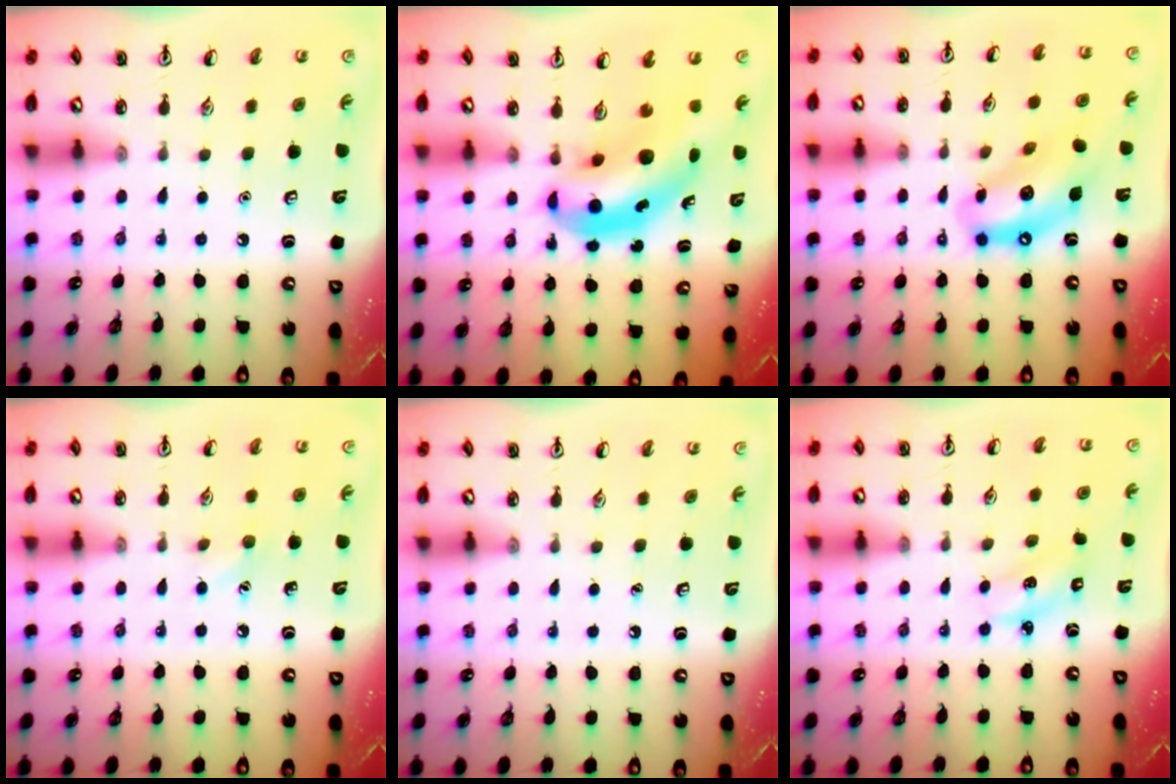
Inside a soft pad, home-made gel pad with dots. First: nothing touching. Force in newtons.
{"total": 7.9, "press": 7.5, "slide": 2.3}
{"total": 13.6, "press": 12.8, "slide": 4.6}
{"total": 5.7, "press": 5.5, "slide": 1.5}
{"total": 0.0}
{"total": 2.1, "press": 2.0, "slide": 0.7}